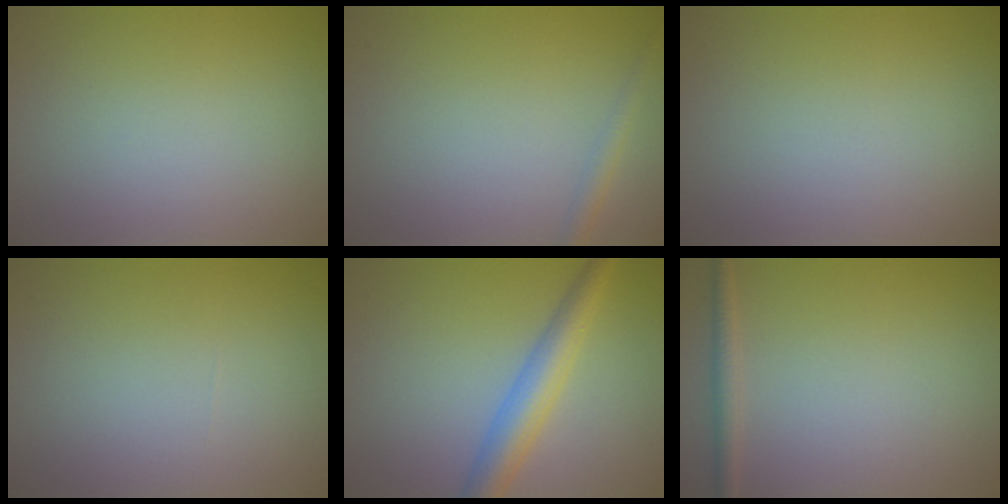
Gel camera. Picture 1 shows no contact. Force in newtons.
{"total": 1.3, "press": 1.3, "slide": 0.1}
{"total": 0.0}
{"total": 0.0}
{"total": 4.5, "press": 4.5, "slide": 0.1}
{"total": 1.6, "press": 1.6, "slide": 0.1}